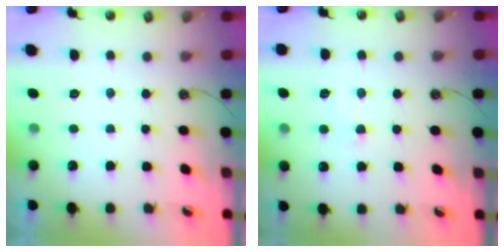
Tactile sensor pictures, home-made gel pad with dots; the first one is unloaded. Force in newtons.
{"total": 0.8, "press": 0.6, "slide": 0.6}